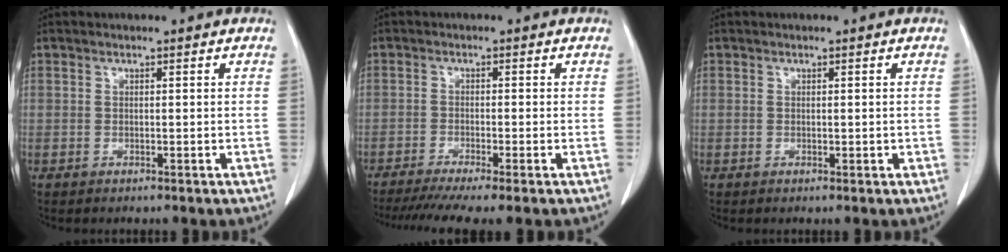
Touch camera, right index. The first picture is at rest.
{"total": 8.6, "force": [-6.6, -0.1, 5.5], "torque": [-0.082, -0.016, -0.106]}
{"total": 0.8, "force": [0.0, 0.5, 0.6], "torque": [-0.008, -0.001, 0.003]}